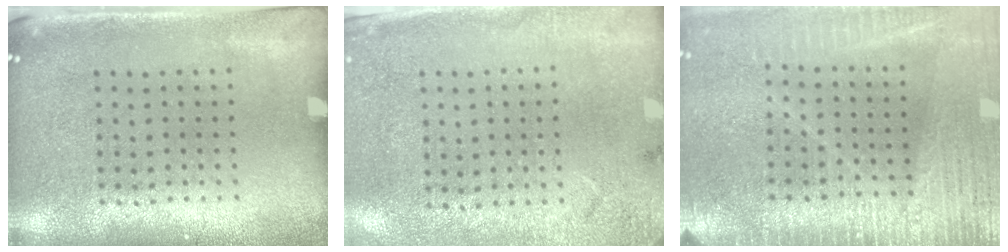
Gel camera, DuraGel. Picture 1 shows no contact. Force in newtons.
{"total": 2.6, "press": 2.1, "slide": 1.6}
{"total": 3.7, "press": 3.4, "slide": 1.5}